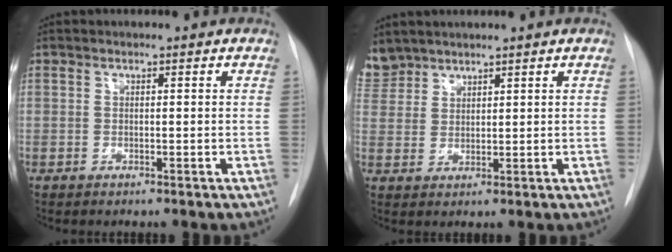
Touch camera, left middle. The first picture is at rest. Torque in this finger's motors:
{"motor_torque": [0.72, -0.74, 0.03, -0.10]}